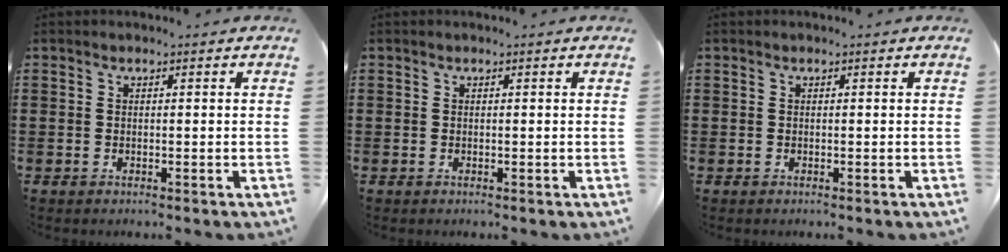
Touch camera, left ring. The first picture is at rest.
{"total": 0.0}
{"total": 0.0}